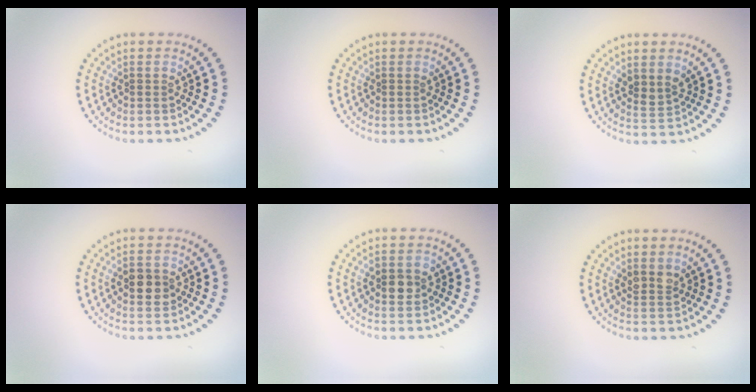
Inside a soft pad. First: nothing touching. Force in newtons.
{"total": 0.0}
{"total": 1.6, "press": 1.3, "slide": 0.9}
{"total": 2.2, "press": 2.2, "slide": 0.0}
{"total": 2.4, "press": 2.4, "slide": 0.2}
{"total": 1.5, "press": 1.5, "slide": 0.5}